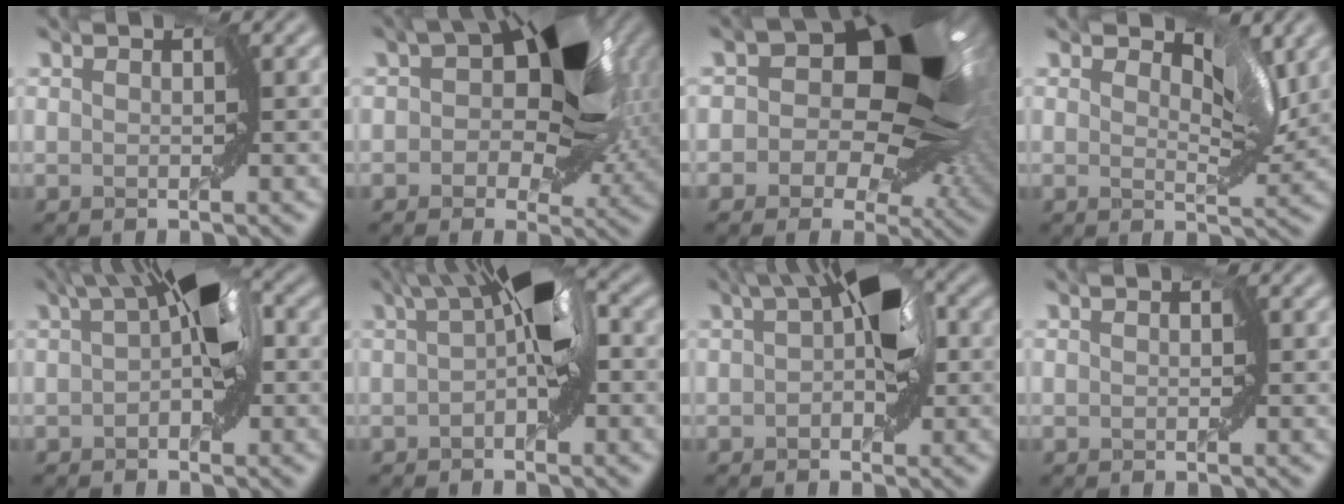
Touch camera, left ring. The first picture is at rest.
{"total": 11.0, "force": [2.3, 6.6, 8.5], "torque": [-0.085, 0.027, 0.014]}
{"total": 17.5, "force": [4.1, 11.3, 12.7], "torque": [-0.159, 0.039, 0.039]}
{"total": 4.9, "force": [3.1, 1.9, 3.3], "torque": [-0.056, 0.001, 0.040]}
{"total": 5.7, "force": [1.0, 2.0, 5.2], "torque": [-0.075, 0.020, 0.011]}
{"total": 6.3, "force": [0.9, 2.1, 5.9], "torque": [-0.090, 0.025, 0.006]}
{"total": 5.5, "force": [1.0, 2.2, 4.9], "torque": [-0.065, 0.020, 0.012]}
{"total": 0.0}